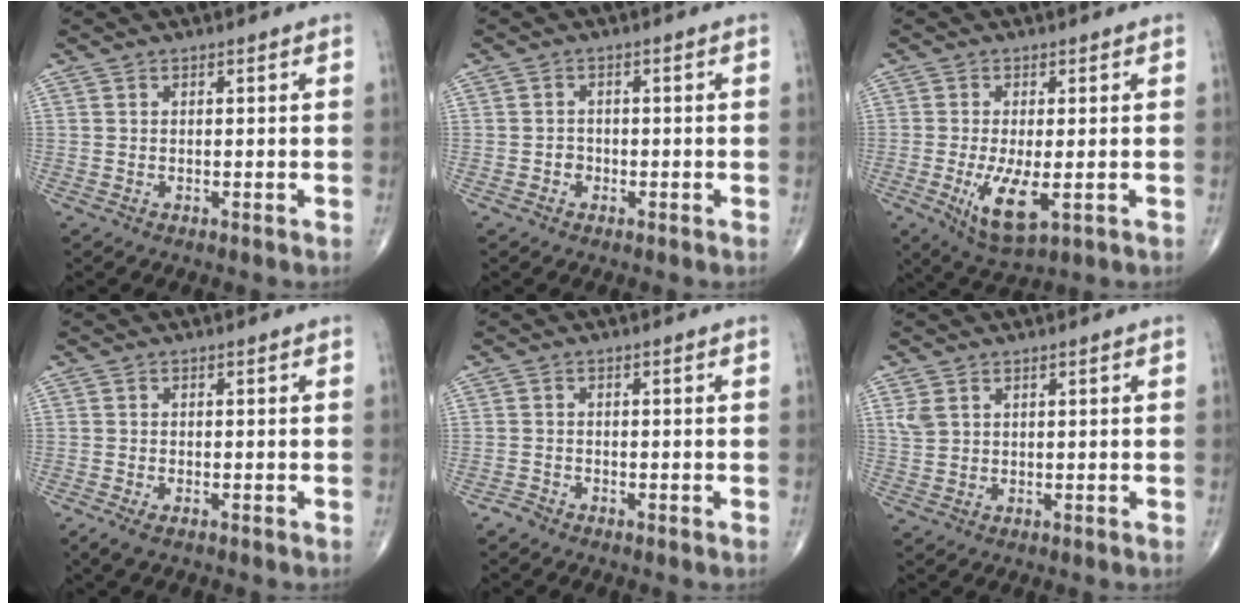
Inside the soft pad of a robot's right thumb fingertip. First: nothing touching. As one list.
[{"total": 1.6, "force": [-0.7, 1.4, 0.3], "torque": [0.004, 0.007, -0.015]}, {"total": 8.1, "force": [-2.0, 2.8, 7.3], "torque": [-0.141, -0.023, -0.026]}, {"total": 2.1, "force": [-1.3, 0.8, 1.5], "torque": [-0.039, -0.005, -0.024]}, {"total": 1.2, "force": [-1.1, 0.4, 0.0], "torque": [-0.001, -0.001, -0.025]}, {"total": 2.6, "force": [1.3, 1.8, 1.4], "torque": [-0.030, 0.000, 0.038]}]